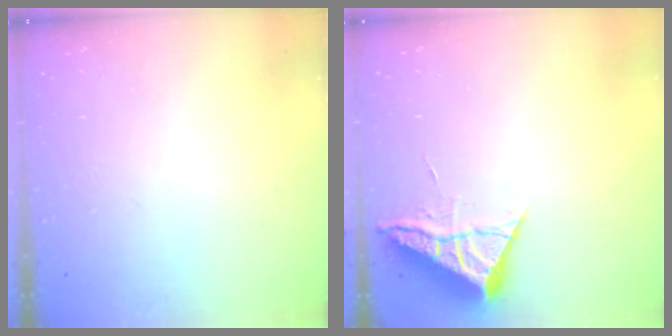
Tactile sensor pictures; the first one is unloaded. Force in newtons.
{"total": 6.0, "press": 5.9, "slide": 0.4}